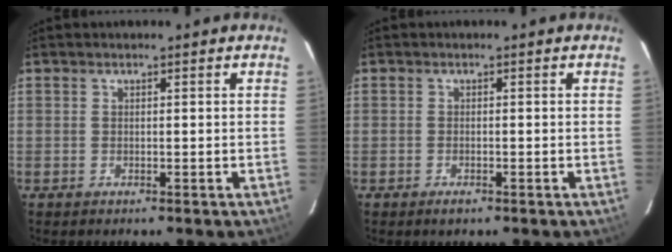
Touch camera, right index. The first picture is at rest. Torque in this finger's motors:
{"motor_torque": [0.31, -0.05, 0.06, 0.02]}